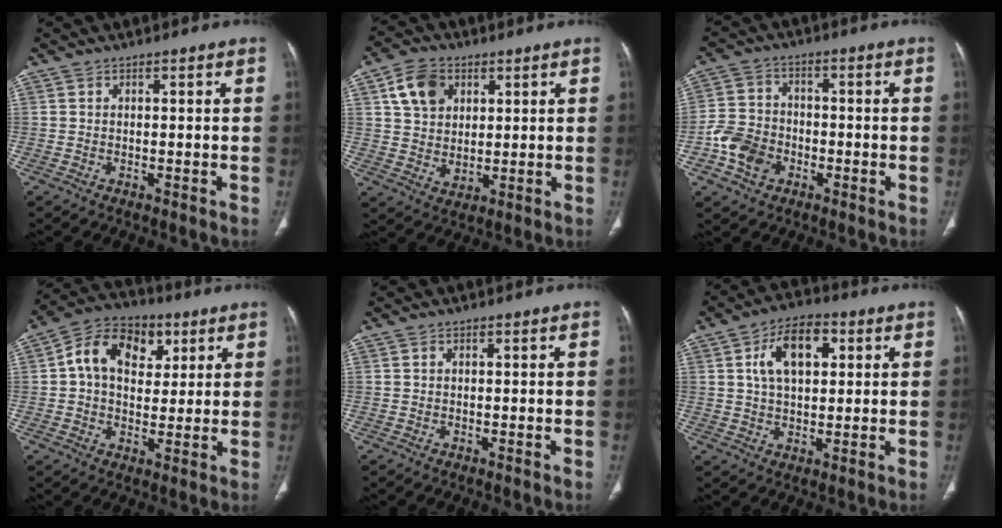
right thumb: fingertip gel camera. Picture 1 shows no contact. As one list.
[{"total": 9.3, "force": [3.7, 7.0, 4.9], "torque": [-0.064, -0.014, 0.073]}, {"total": 8.4, "force": [-3.2, 6.7, 4.0], "torque": [-0.059, 0.020, -0.060]}, {"total": 13.7, "force": [4.1, 9.8, 8.7], "torque": [-0.111, 0.008, 0.059]}, {"total": 0.0}, {"total": 10.8, "force": [3.1, 6.3, 8.2], "torque": [-0.121, 0.008, 0.048]}]